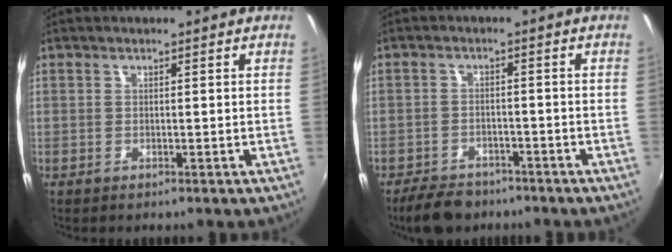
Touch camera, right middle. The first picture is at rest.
{"total": 7.3, "force": [-5.9, 3.5, 2.5], "torque": [-0.070, -0.002, -0.093]}